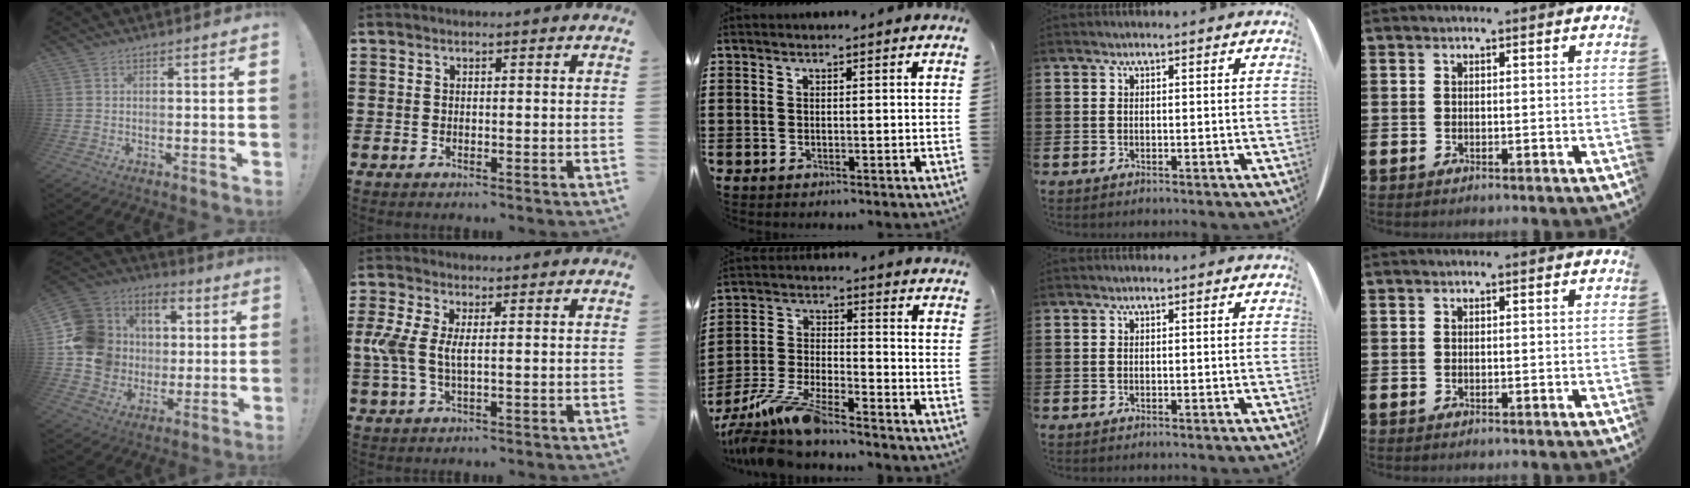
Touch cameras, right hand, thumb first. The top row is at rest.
{"thumb": {"total": 17.3, "force": [2.1, 16.0, 6.1], "torque": [-0.095, 0.003, 0.081]}, "index": {"total": 5.0, "force": [0.3, 2.2, 4.4], "torque": [-0.117, -0.004, -0.004]}, "middle": {"total": 9.4, "force": [-8.3, 1.0, 4.2], "torque": [-0.096, 0.002, -0.167]}}